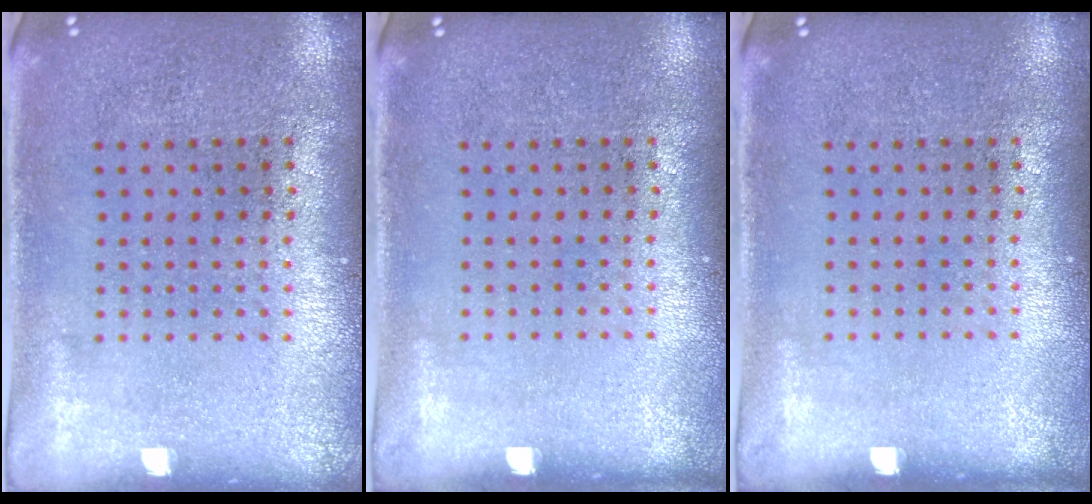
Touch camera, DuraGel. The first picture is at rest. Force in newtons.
{"total": 0.0}
{"total": 0.0}